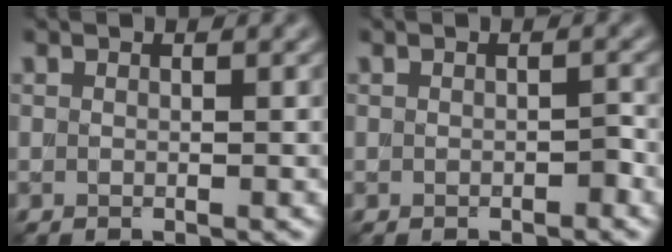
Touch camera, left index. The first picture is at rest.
{"total": 0.8, "force": [-0.3, 0.4, 0.5], "torque": [-0.008, 0.000, -0.003]}